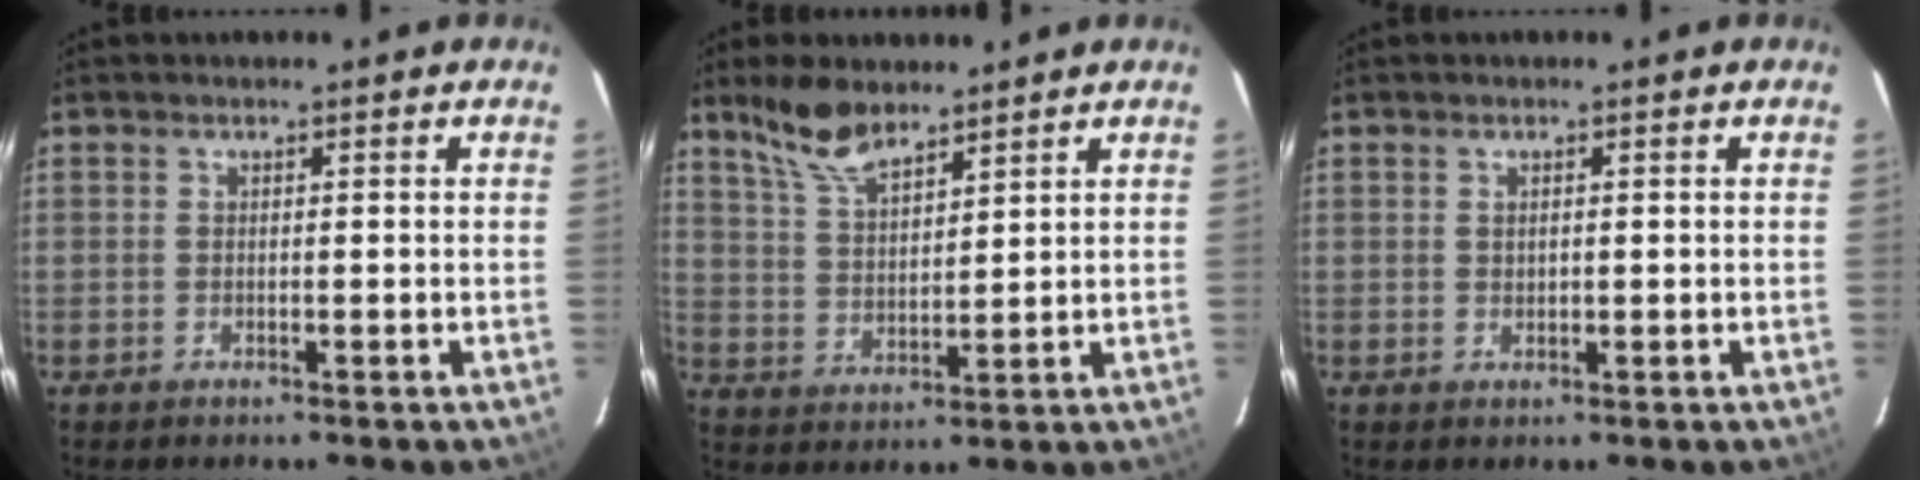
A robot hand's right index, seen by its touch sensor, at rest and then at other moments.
{"total": 8.5, "force": [6.8, 2.9, 4.3], "torque": [-0.086, 0.013, 0.138]}
{"total": 1.0, "force": [0.4, 0.6, 0.7], "torque": [-0.012, 0.002, 0.007]}